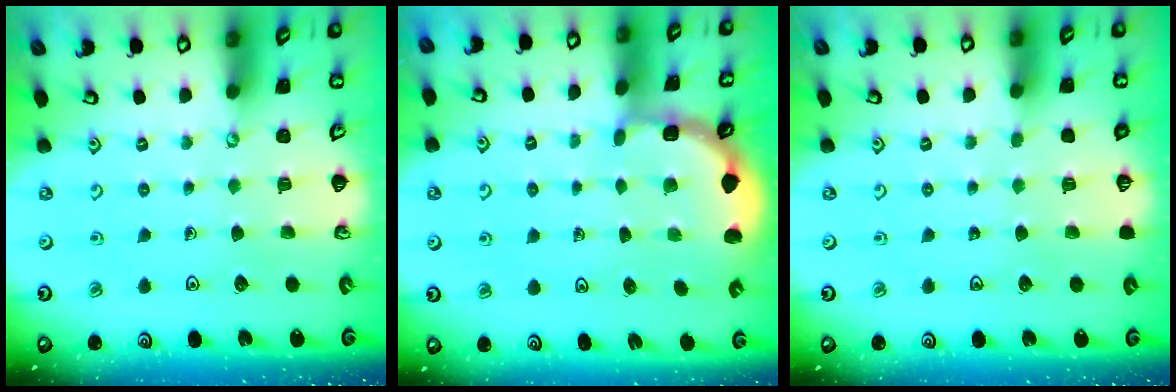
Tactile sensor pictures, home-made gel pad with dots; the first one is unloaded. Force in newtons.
{"total": 2.1, "press": 2.1, "slide": 0.3}
{"total": 0.0}